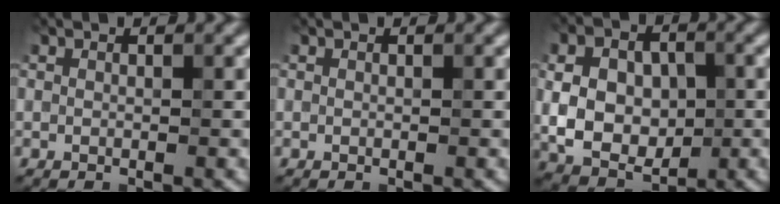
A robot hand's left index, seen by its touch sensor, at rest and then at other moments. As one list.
[{"total": 0.0}, {"total": 7.2, "force": [-0.2, 5.2, 4.9], "torque": [-0.094, -0.005, -0.005]}]